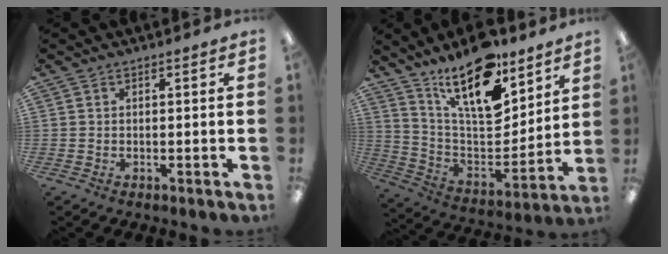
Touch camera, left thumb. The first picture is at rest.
{"total": 20.5, "force": [13.9, 7.9, 12.9], "torque": [-0.240, -0.092, 0.239]}